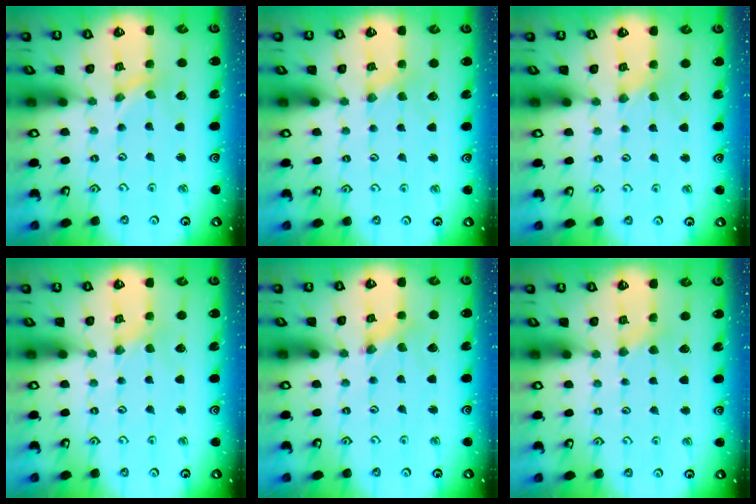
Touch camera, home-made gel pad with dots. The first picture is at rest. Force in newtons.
{"total": 2.0, "press": 2.0, "slide": 0.4}
{"total": 1.8, "press": 1.8, "slide": 0.4}
{"total": 0.7, "press": 0.7, "slide": 0.1}
{"total": 0.8, "press": 0.8, "slide": 0.0}
{"total": 3.0, "press": 2.9, "slide": 0.5}